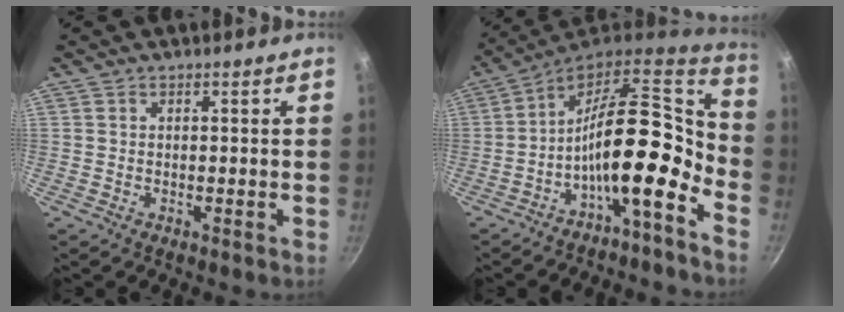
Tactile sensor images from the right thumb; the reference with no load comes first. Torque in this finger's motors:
{"motor_torque": [2.62, 2.16, 1.99, -0.67, 0.21]}